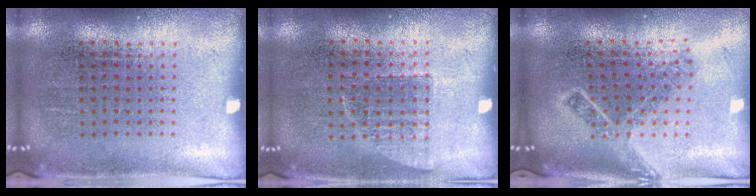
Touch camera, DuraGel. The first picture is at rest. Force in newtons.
{"total": 0.7, "press": 0.7, "slide": 0.2}
{"total": 1.9, "press": 1.3, "slide": 1.4}